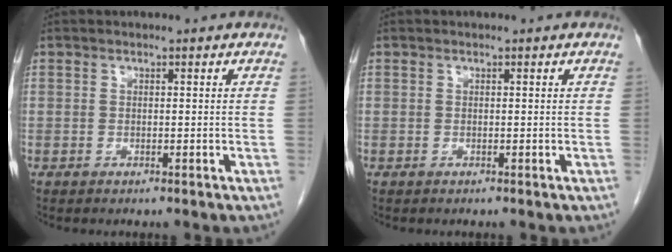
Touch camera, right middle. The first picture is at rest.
{"total": 0.0}